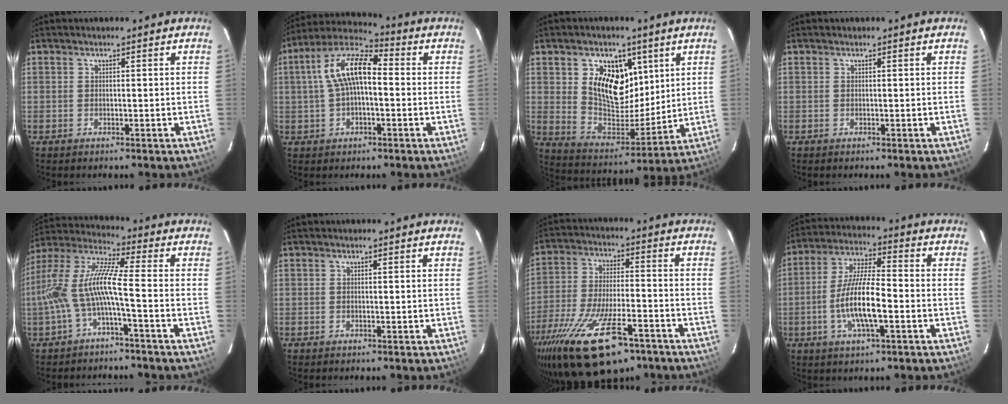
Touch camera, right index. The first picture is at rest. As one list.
[{"total": 11.7, "force": [0.5, 5.5, 10.3], "torque": [-0.202, 0.029, 0.003]}, {"total": 14.4, "force": [5.5, 9.3, 9.6], "torque": [-0.169, -0.005, 0.111]}, {"total": 0.0}, {"total": 11.8, "force": [-3.3, 1.1, 11.2], "torque": [-0.233, 0.011, -0.069]}, {"total": 0.0}, {"total": 23.0, "force": [-14.7, 8.6, 15.4], "torque": [-0.309, -0.052, -0.240]}, {"total": 11.3, "force": [-3.4, 2.6, 10.5], "torque": [-0.210, -0.001, -0.065]}]